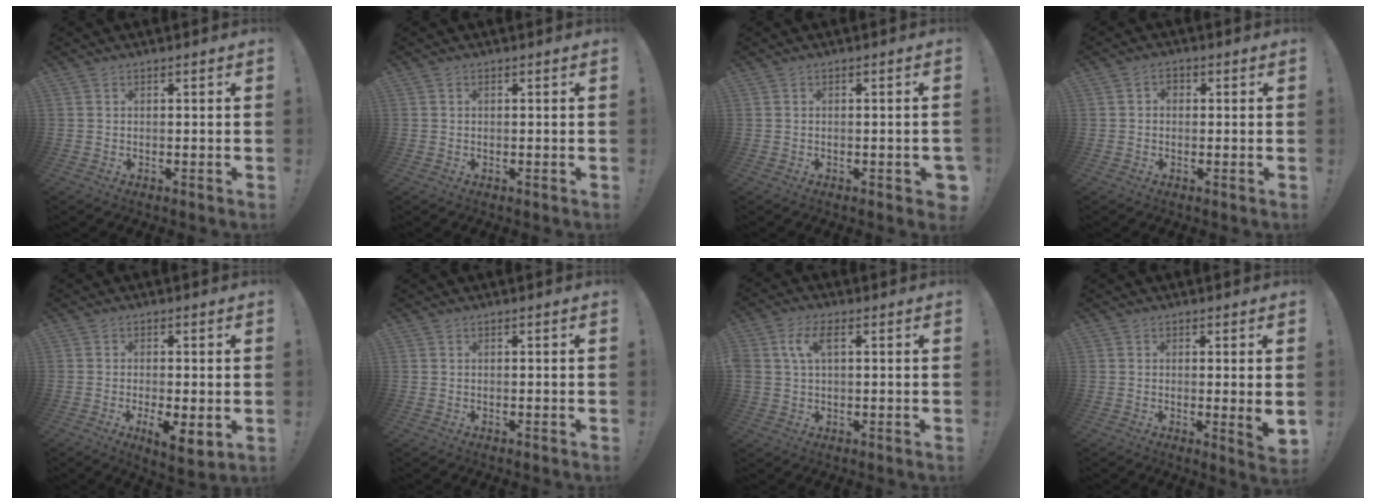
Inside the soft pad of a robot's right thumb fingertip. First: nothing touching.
{"total": 0.0}
{"total": 1.5, "force": [-0.7, 0.6, 1.2], "torque": [-0.018, 0.004, -0.010]}
{"total": 2.2, "force": [-0.2, 1.8, 1.4], "torque": [-0.018, 0.004, -0.006]}
{"total": 6.3, "force": [-0.9, 2.0, 5.9], "torque": [-0.090, -0.013, -0.009]}
{"total": 0.0}
{"total": 6.7, "force": [1.9, 3.7, 5.2], "torque": [-0.110, 0.006, 0.032]}
{"total": 4.5, "force": [0.1, 0.1, 4.5], "torque": [-0.058, -0.015, 0.006]}